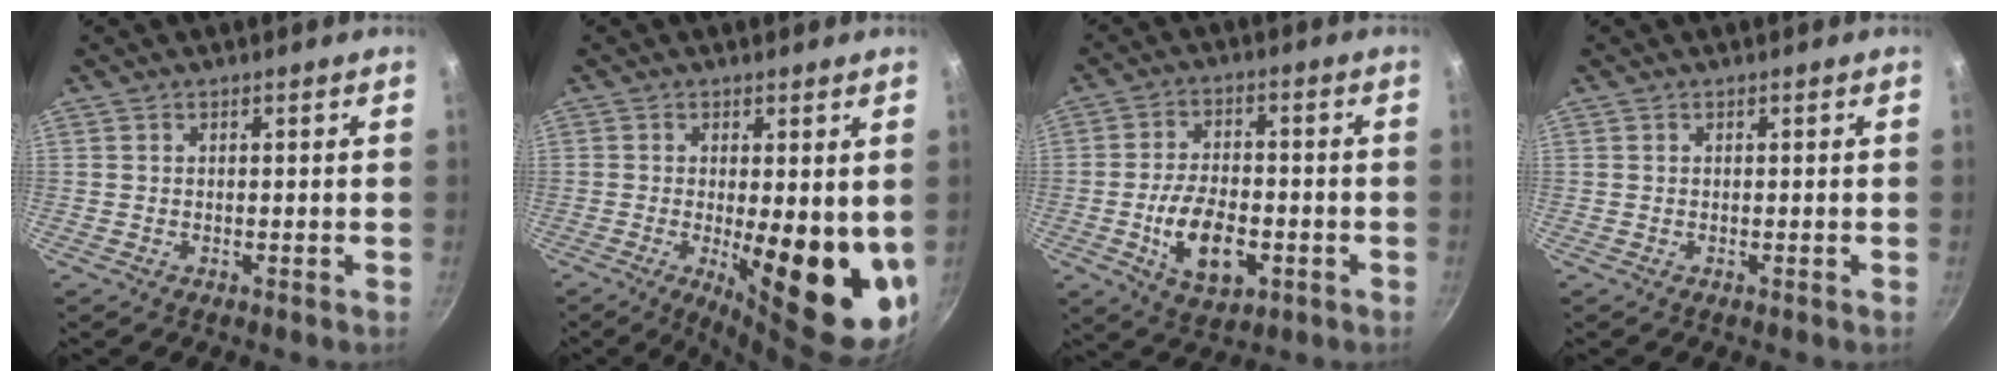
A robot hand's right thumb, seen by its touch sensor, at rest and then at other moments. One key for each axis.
{"total": 16.5, "fx": -1.5, "fy": 5.3, "fz": 15.5, "tx": -0.183, "ty": -0.032, "tz": -0.008}
{"total": 11.7, "fx": -3.4, "fy": 6.5, "fz": 9.2, "tx": -0.146, "ty": 0.013, "tz": -0.052}
{"total": 0.0}